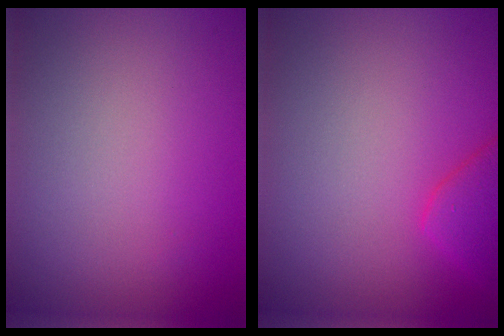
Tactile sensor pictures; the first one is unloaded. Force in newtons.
{"total": 2.5, "press": 2.5, "slide": 0.4}